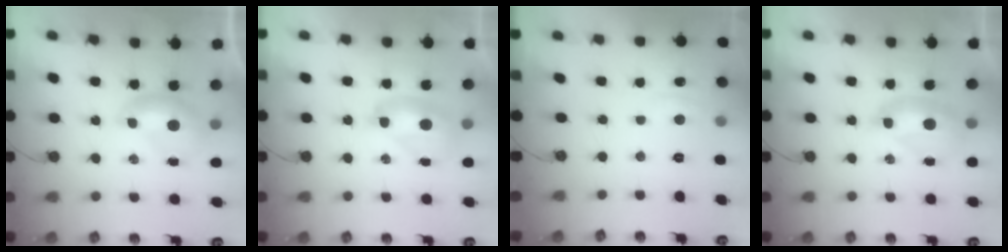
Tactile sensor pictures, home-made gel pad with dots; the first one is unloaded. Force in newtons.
{"total": 2.6, "press": 2.6, "slide": 0.1}
{"total": 1.9, "press": 1.8, "slide": 0.6}
{"total": 2.5, "press": 2.4, "slide": 0.6}